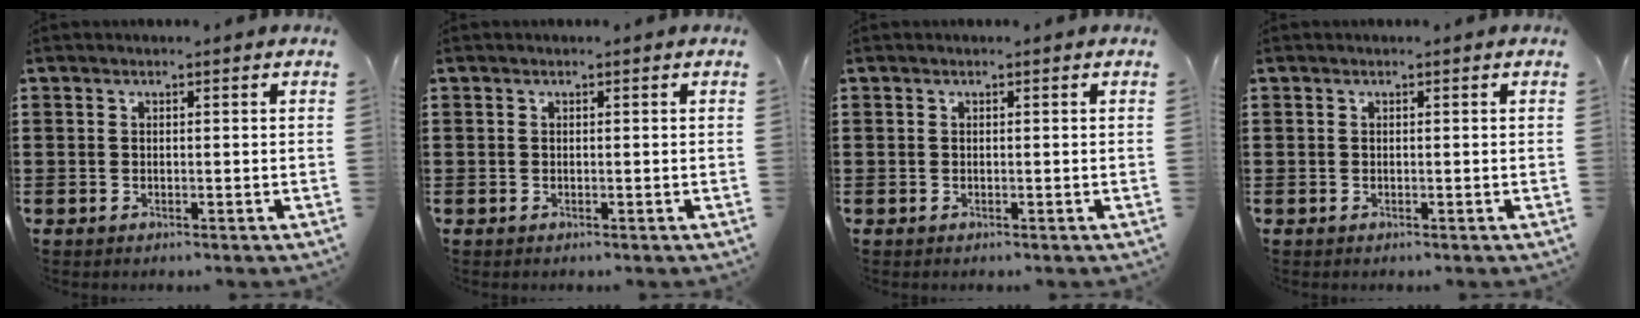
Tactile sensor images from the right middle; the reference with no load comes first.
{"total": 0.0}
{"total": 0.0}
{"total": 0.0}